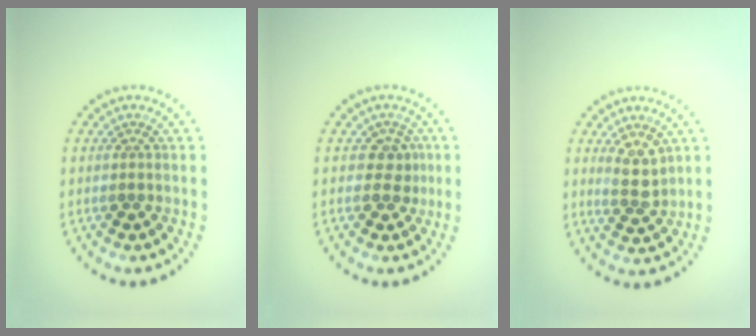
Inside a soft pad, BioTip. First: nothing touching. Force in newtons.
{"total": 1.9, "press": 1.6, "slide": 1.0}
{"total": 2.5, "press": 2.2, "slide": 1.1}